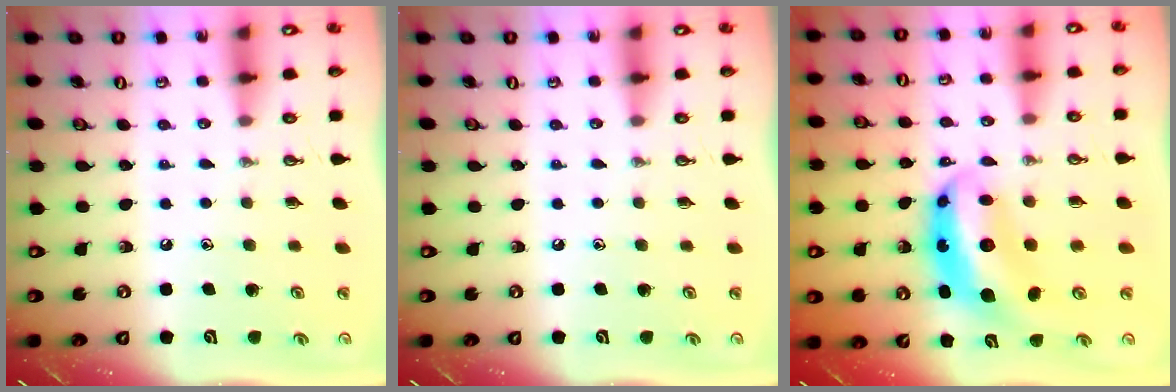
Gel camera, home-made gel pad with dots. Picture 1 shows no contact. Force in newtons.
{"total": 0.0}
{"total": 8.8, "press": 8.7, "slide": 1.1}